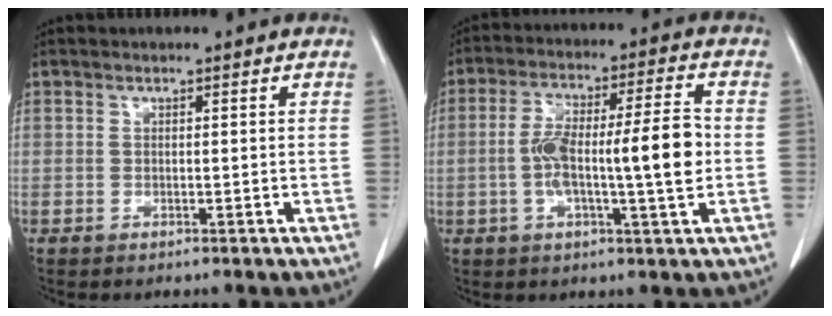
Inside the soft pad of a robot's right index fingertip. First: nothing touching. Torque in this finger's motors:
{"motor_torque": [1.36, -0.28, 0.41, 0.17]}